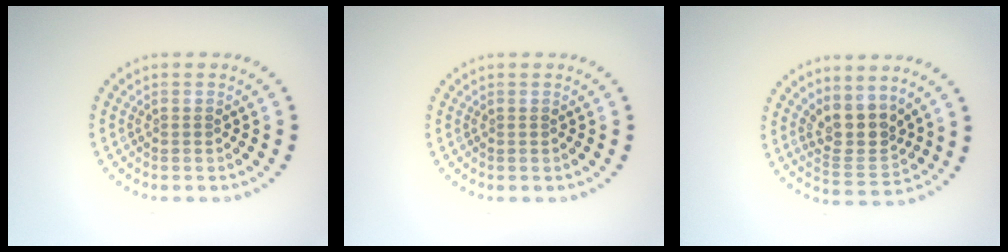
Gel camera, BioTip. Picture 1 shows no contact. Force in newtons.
{"total": 0.0}
{"total": 3.8, "press": 3.2, "slide": 2.1}